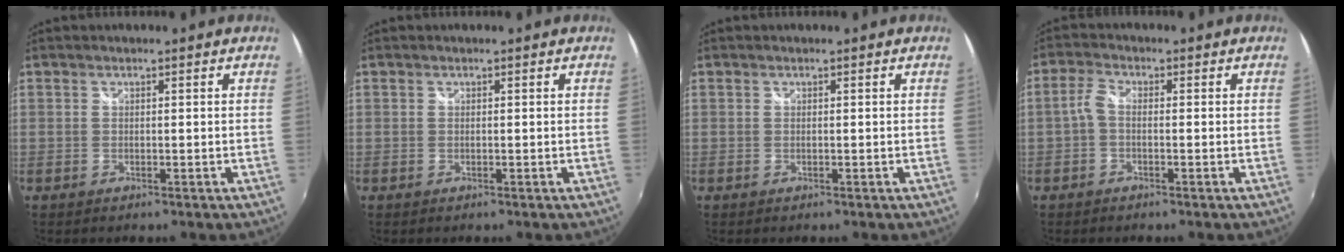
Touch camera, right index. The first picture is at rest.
{"total": 0.0}
{"total": 0.0}
{"total": 2.5, "force": [-0.7, 1.2, 2.1], "torque": [-0.049, 0.007, -0.018]}